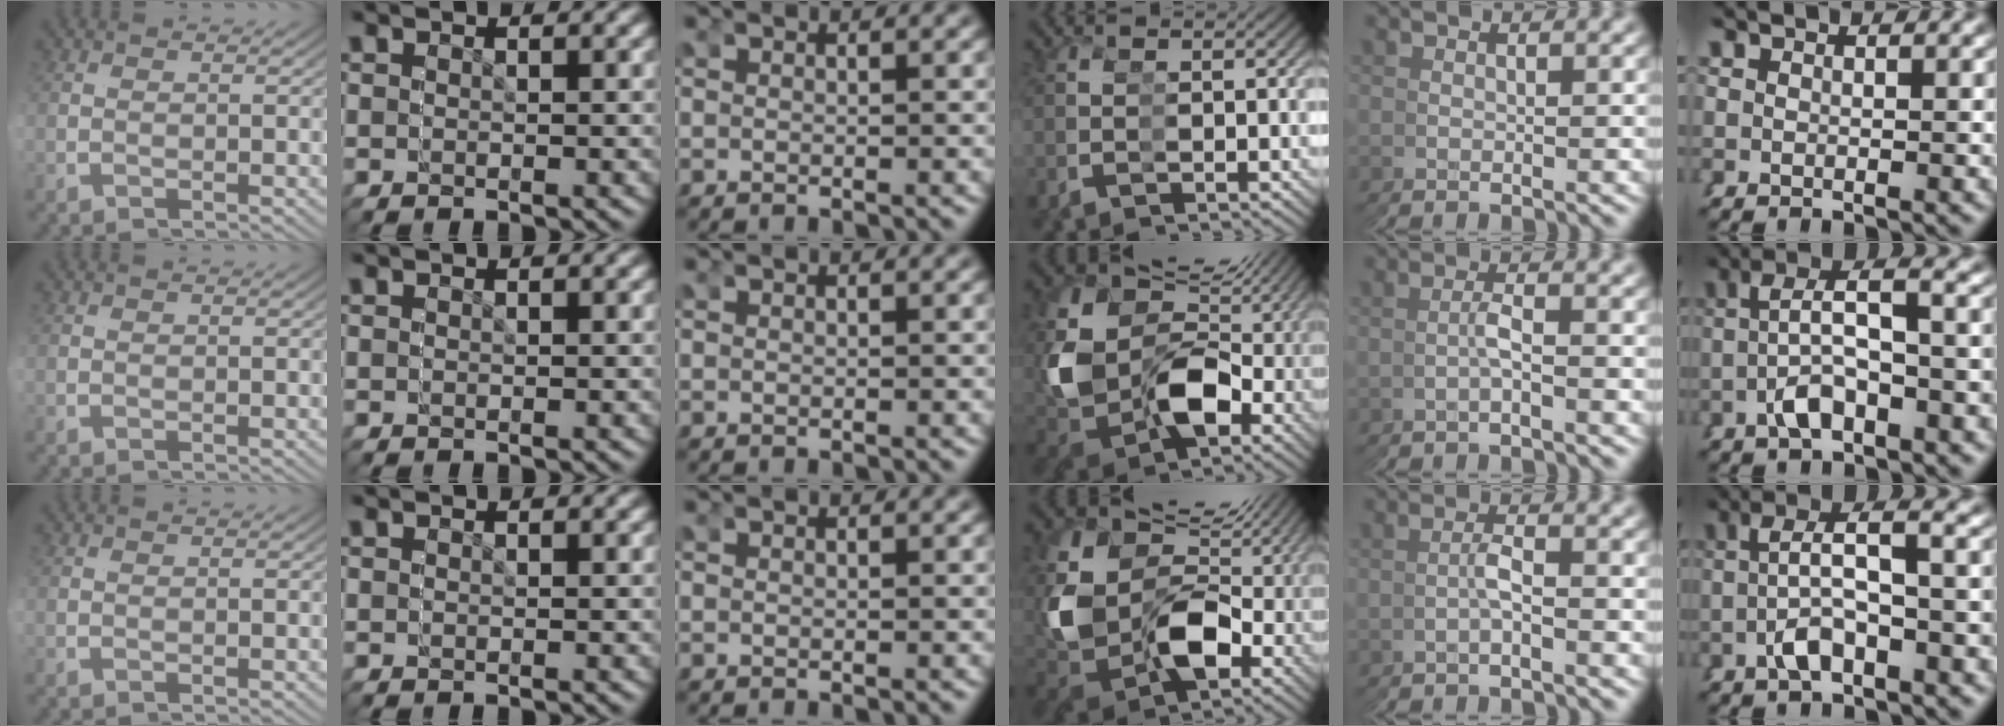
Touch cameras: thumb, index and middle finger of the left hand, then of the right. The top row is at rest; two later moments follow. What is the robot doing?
{"motion": "grasp_and_lifting", "object": "stress ball aka squeeze ball"}